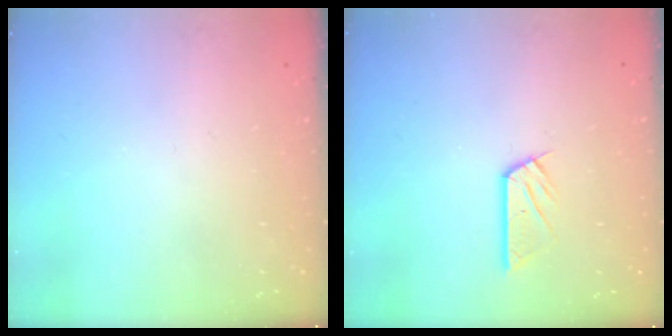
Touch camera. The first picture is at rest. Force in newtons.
{"total": 6.5, "press": 6.5, "slide": 0.2}